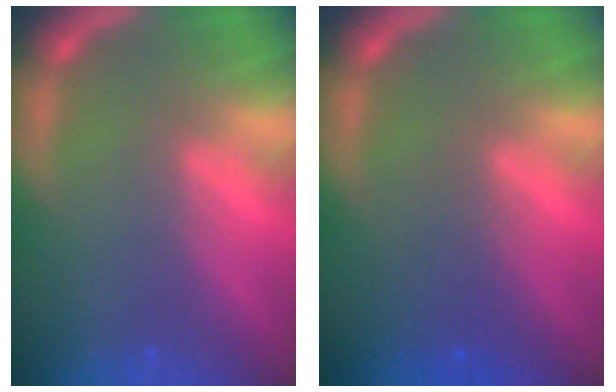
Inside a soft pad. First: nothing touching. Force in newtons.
{"total": 2.0}